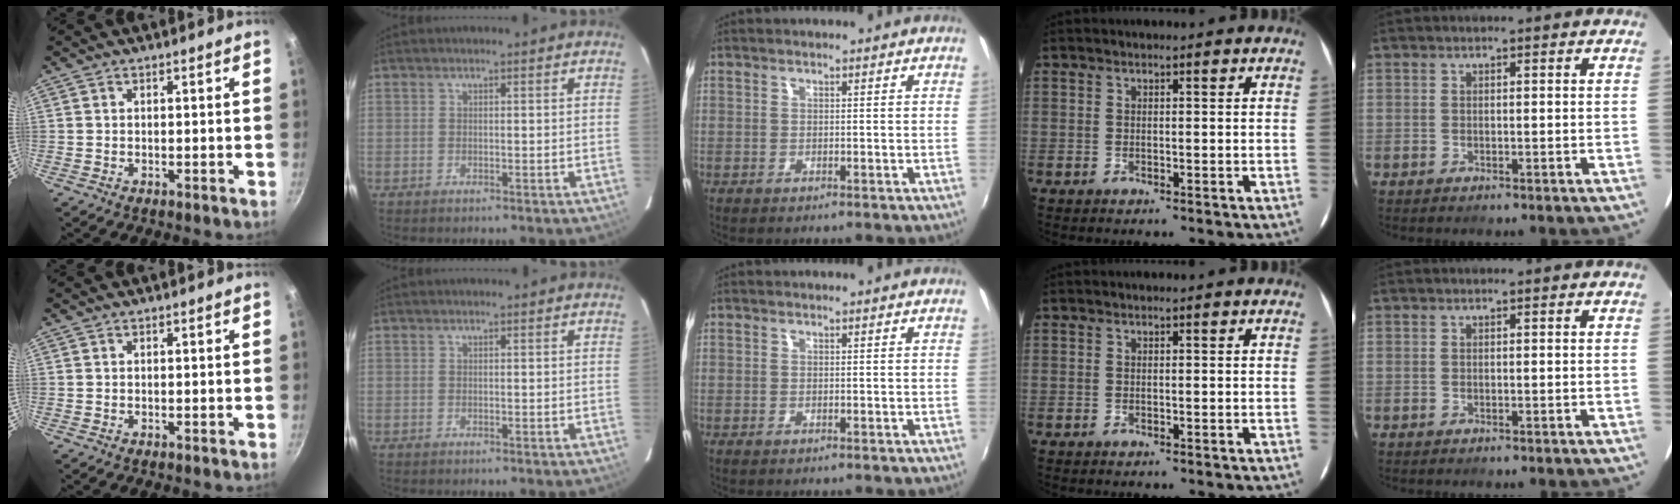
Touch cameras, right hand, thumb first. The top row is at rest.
{}